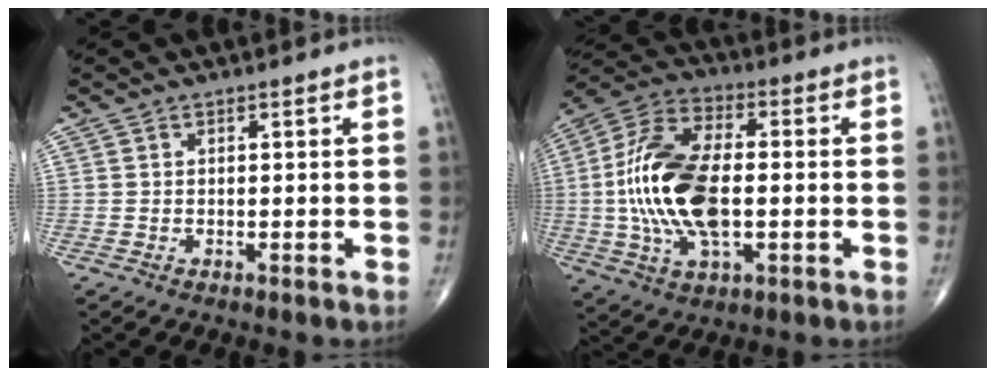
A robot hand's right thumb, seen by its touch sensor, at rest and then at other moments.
{"total": 19.1, "force": [-1.0, 9.4, 16.6], "torque": [-0.340, 0.013, -0.021]}